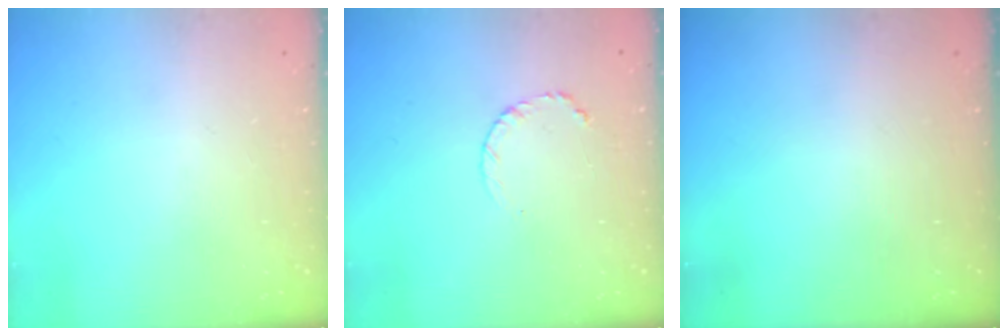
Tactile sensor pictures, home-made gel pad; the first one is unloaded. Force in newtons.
{"total": 3.7, "press": 3.7, "slide": 0.5}
{"total": 0.0}